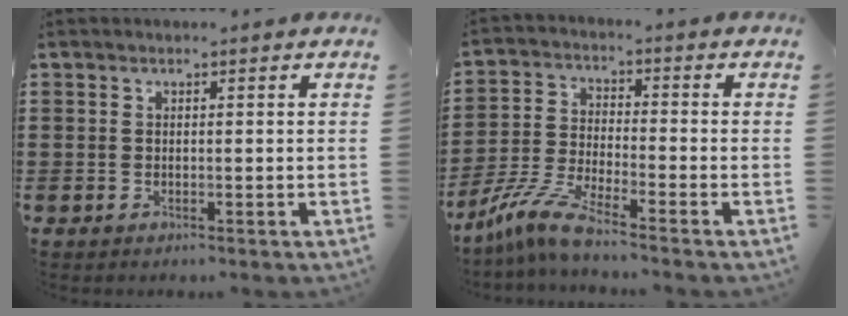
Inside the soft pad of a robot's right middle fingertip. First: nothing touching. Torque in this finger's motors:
{"motor_torque": [1.63, -0.51, 0.14, 0.07]}